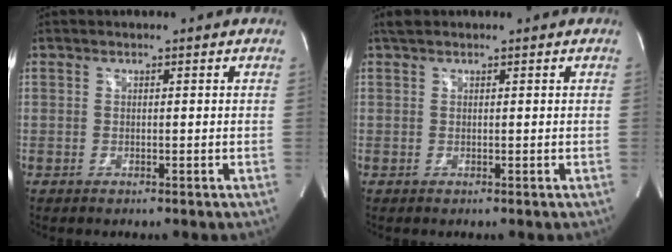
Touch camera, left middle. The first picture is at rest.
{"total": 1.2, "force": [1.0, 0.4, 0.5], "torque": [-0.013, 0.014, 0.020]}